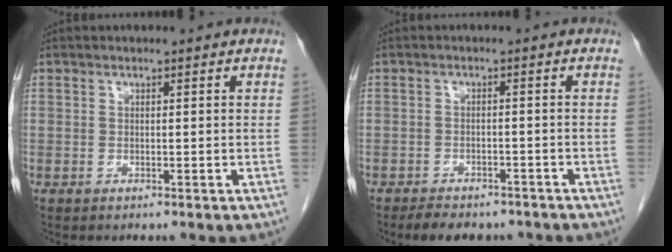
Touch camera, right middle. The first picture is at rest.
{"total": 7.6, "force": [-6.4, 3.0, 2.9], "torque": [-0.044, 0.000, -0.084]}